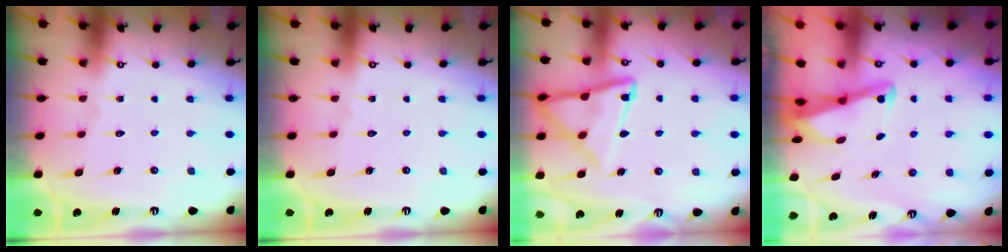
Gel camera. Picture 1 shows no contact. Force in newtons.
{"total": 0.0}
{"total": 14.5, "press": 14.5, "slide": 1.4}
{"total": 2.9, "press": 2.9, "slide": 0.4}